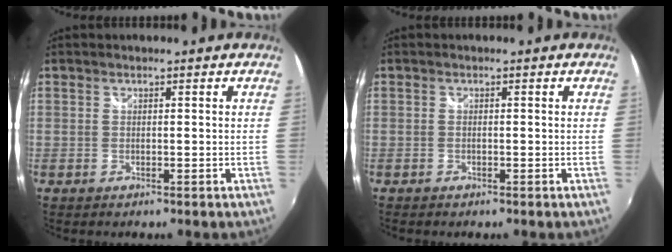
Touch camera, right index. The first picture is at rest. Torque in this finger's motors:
{"motor_torque": [0.19, 0.04, 0.05, 0.00]}